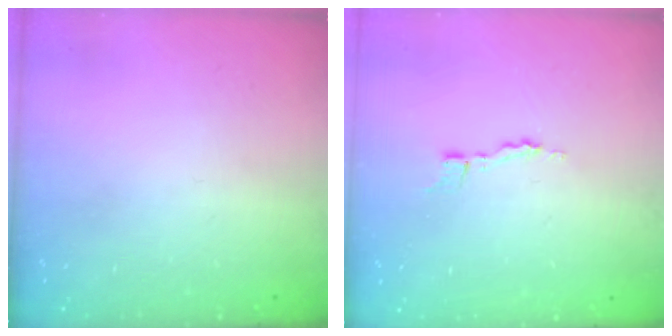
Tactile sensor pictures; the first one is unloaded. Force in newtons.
{"total": 2.9, "press": 2.9, "slide": 0.3}